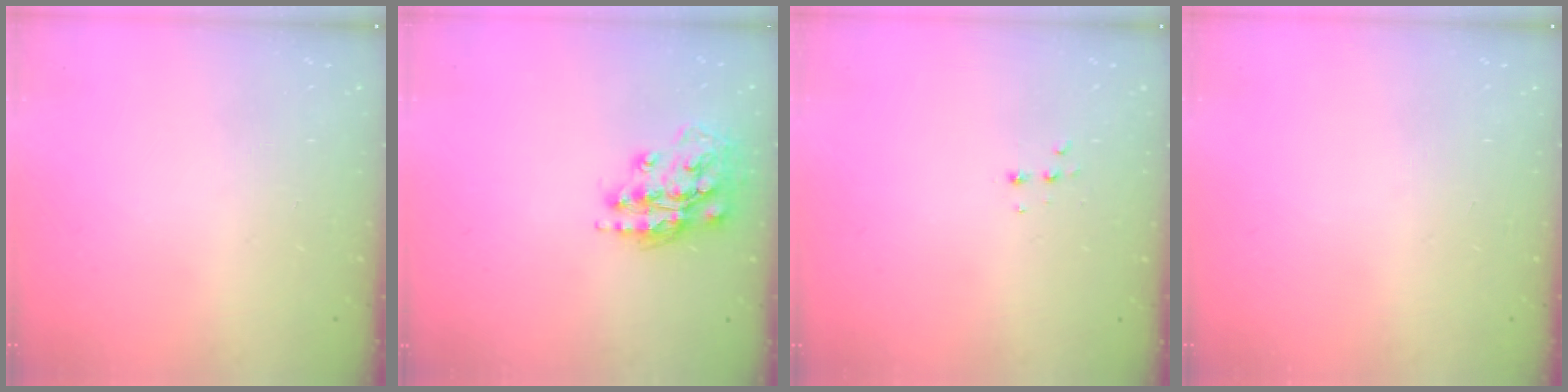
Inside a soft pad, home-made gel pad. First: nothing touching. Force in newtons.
{"total": 14.9, "press": 14.9, "slide": 1.1}
{"total": 4.1, "press": 4.0, "slide": 0.8}
{"total": 0.0}